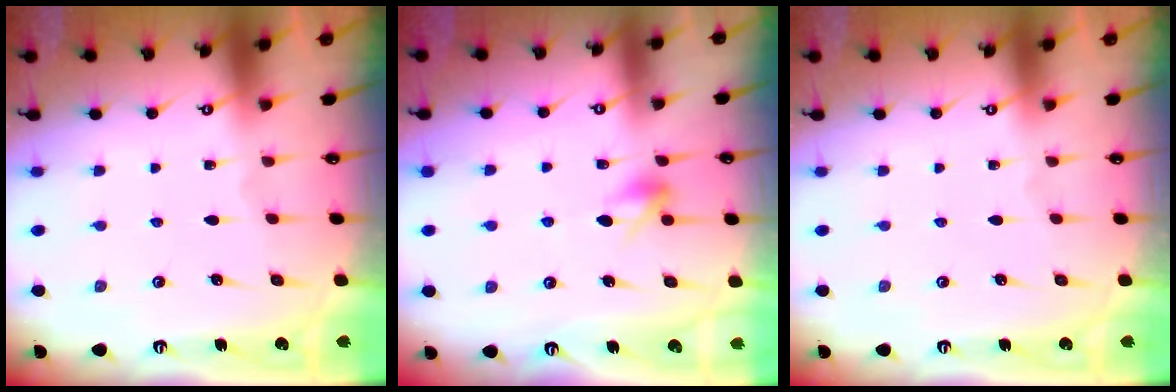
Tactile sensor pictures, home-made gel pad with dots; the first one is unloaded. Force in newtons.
{"total": 5.5, "press": 5.4, "slide": 1.1}
{"total": 0.0}